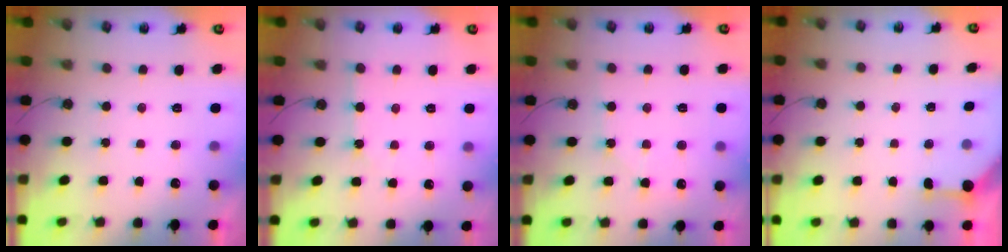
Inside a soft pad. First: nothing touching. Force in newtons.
{"total": 1.7, "press": 1.7, "slide": 0.1}
{"total": 5.6, "press": 5.5, "slide": 0.7}
{"total": 2.9, "press": 2.8, "slide": 0.3}